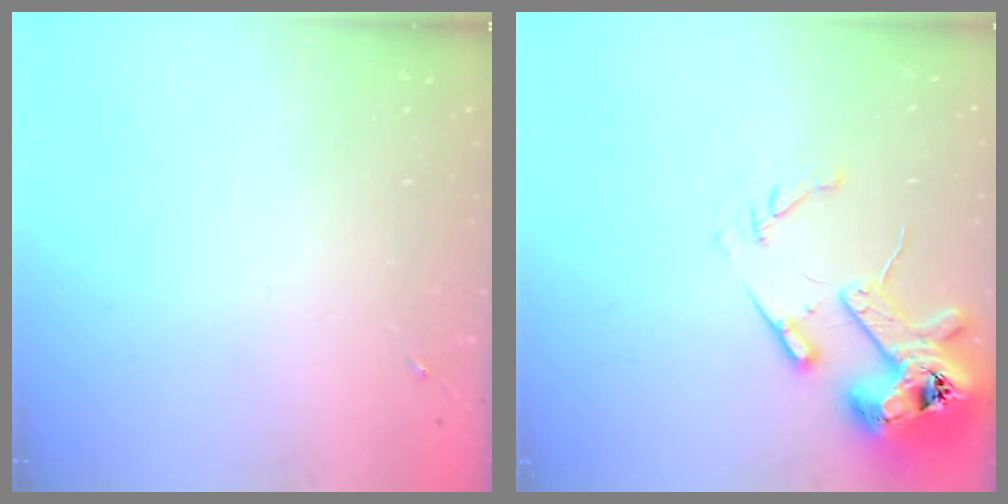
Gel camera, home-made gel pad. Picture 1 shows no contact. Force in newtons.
{"total": 15.1, "press": 15.0, "slide": 2.1}